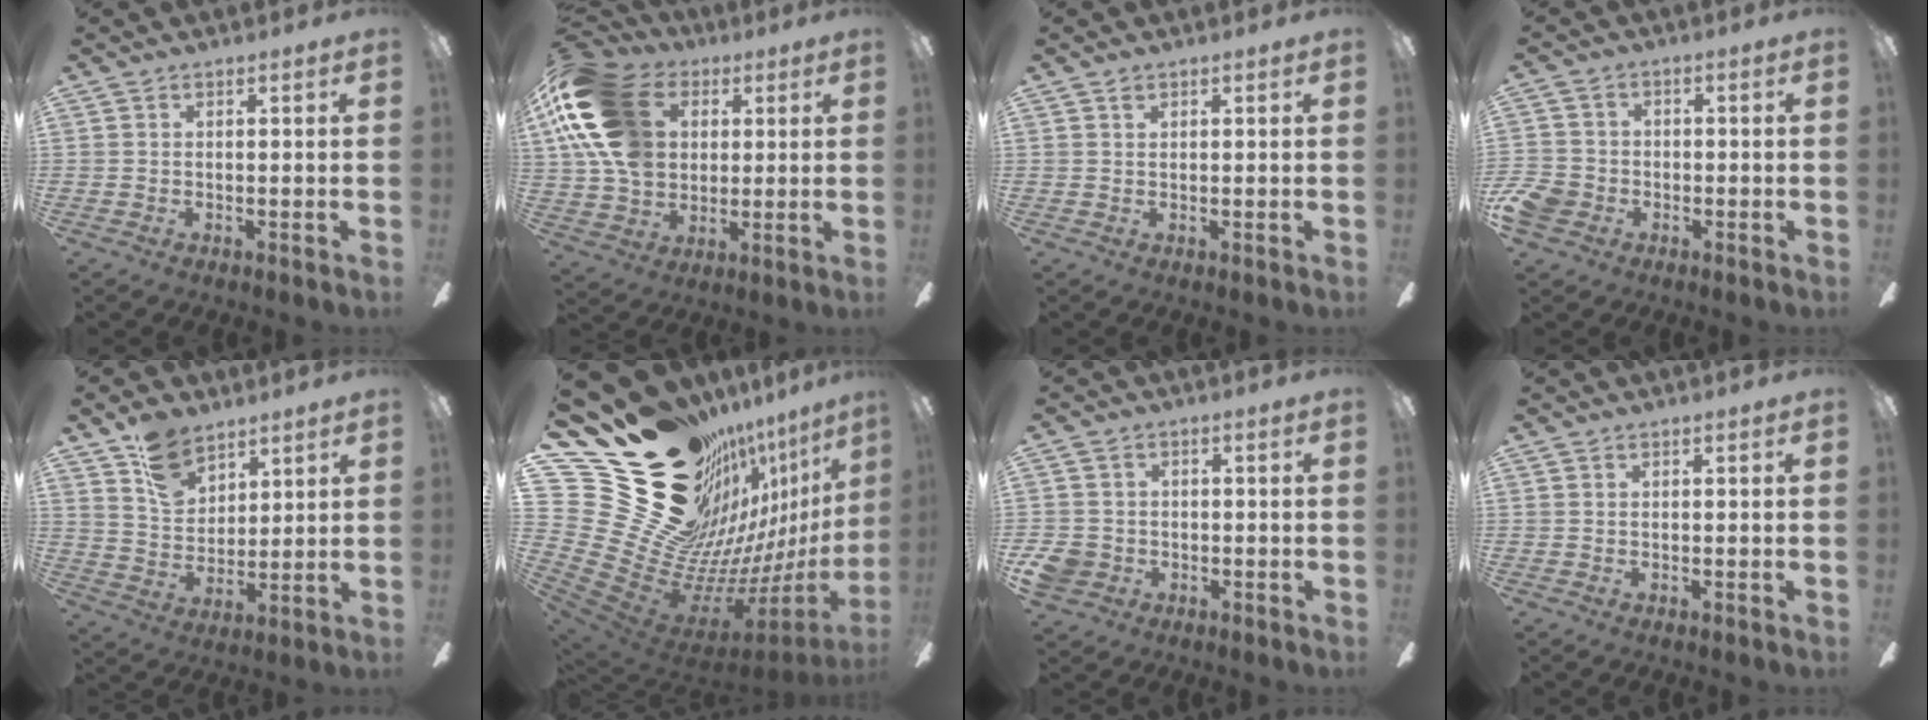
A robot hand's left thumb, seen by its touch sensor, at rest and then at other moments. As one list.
[{"total": 21.8, "force": [6.0, 15.9, 13.6], "torque": [-0.274, -0.002, 0.112]}, {"total": 0.9, "force": [0.6, 0.5, 0.4], "torque": [-0.009, 0.002, 0.011]}, {"total": 6.8, "force": [-2.7, 5.4, 3.0], "torque": [-0.081, 0.018, -0.051]}, {"total": 10.8, "force": [7.5, 6.7, 3.8], "torque": [-0.071, -0.031, 0.145]}, {"total": 36.3, "force": [17.8, 22.5, 22.2], "torque": [-0.350, -0.200, 0.425]}, {"total": 5.7, "force": [-1.7, 4.9, 2.3], "torque": [-0.058, 0.010, -0.033]}, {"total": 0.0}]